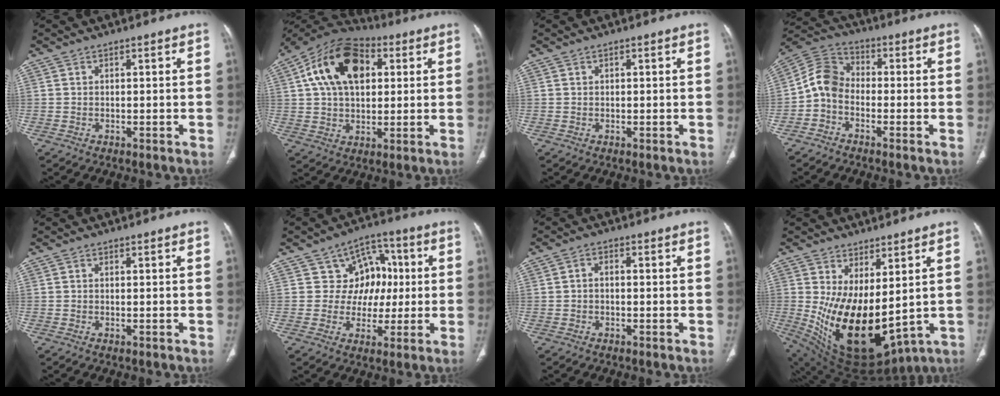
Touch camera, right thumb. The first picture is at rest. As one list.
[{"total": 17.9, "force": [5.1, 11.2, 13.0], "torque": [-0.205, 0.012, 0.079]}, {"total": 0.0}, {"total": 7.1, "force": [-1.8, 5.3, 4.4], "torque": [-0.076, 0.032, -0.053]}, {"total": 0.0}, {"total": 9.9, "force": [1.5, 8.8, 4.2], "torque": [0.006, 0.009, 0.019]}, {"total": 1.1, "force": [-0.2, 0.8, 0.8], "torque": [-0.009, 0.005, -0.004]}, {"total": 18.1, "force": [1.2, 9.2, 15.5], "torque": [-0.259, -0.041, 0.062]}]